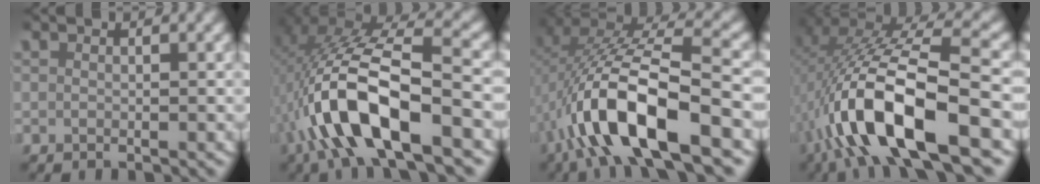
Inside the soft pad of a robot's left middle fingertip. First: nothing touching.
{"total": 10.6, "force": [-1.4, 4.5, 9.5], "torque": [-0.201, -0.007, -0.020]}
{"total": 9.9, "force": [-2.2, 3.9, 8.8], "torque": [-0.179, -0.013, -0.027]}
{"total": 10.9, "force": [-2.0, 4.1, 10.0], "torque": [-0.200, -0.006, -0.026]}